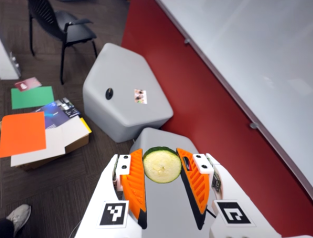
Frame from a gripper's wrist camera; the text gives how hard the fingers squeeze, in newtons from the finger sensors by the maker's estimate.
{"total": 9.3, "left": 9.5, "right": 9.1}